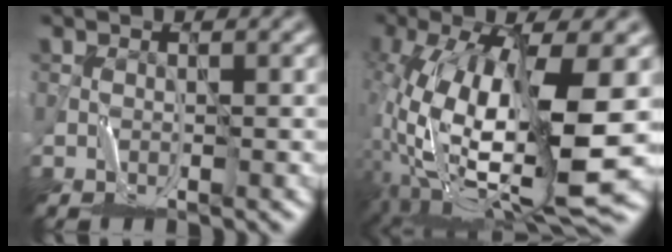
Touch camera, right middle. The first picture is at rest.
{"total": 14.4, "force": [0.5, 4.6, 13.6], "torque": [-0.272, -0.008, 0.021]}